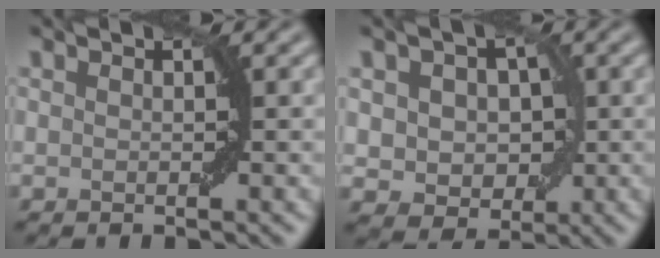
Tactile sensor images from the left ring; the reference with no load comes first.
{"total": 5.0, "force": [0.4, 3.9, 3.1], "torque": [-0.032, 0.010, -0.005]}